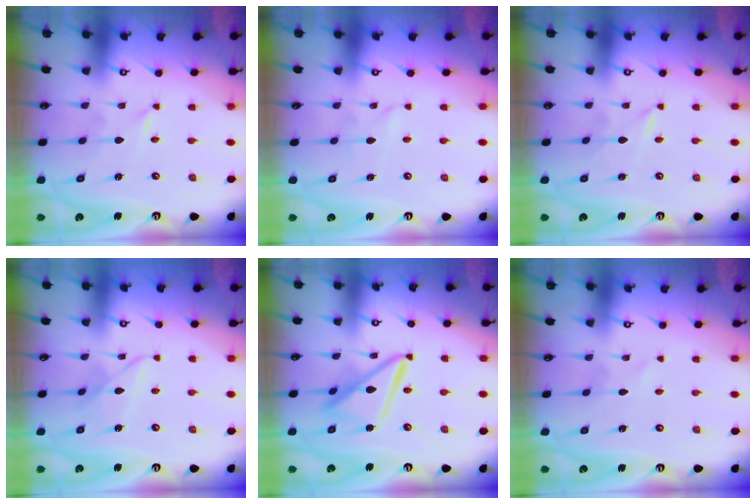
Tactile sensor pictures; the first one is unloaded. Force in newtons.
{"total": 1.7, "press": 1.7, "slide": 0.2}
{"total": 0.0}
{"total": 7.6, "press": 7.6, "slide": 0.4}
{"total": 13.6, "press": 13.6, "slide": 1.3}
{"total": 0.7, "press": 0.7, "slide": 0.0}